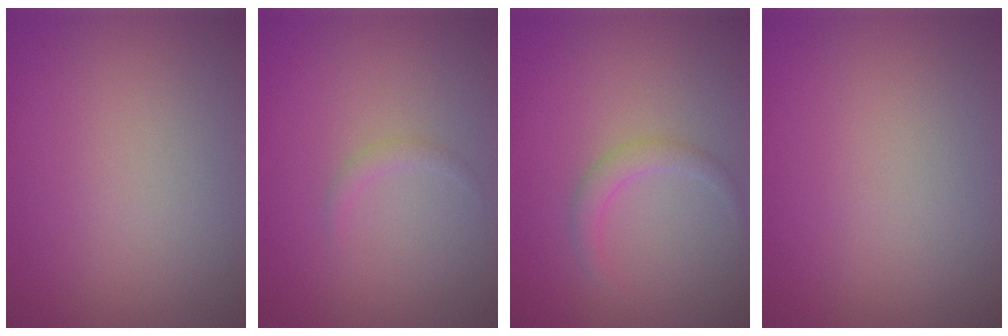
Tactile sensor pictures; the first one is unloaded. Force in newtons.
{"total": 0.9, "press": 0.9, "slide": 0.0}
{"total": 1.7, "press": 1.7, "slide": 0.1}
{"total": 0.0}